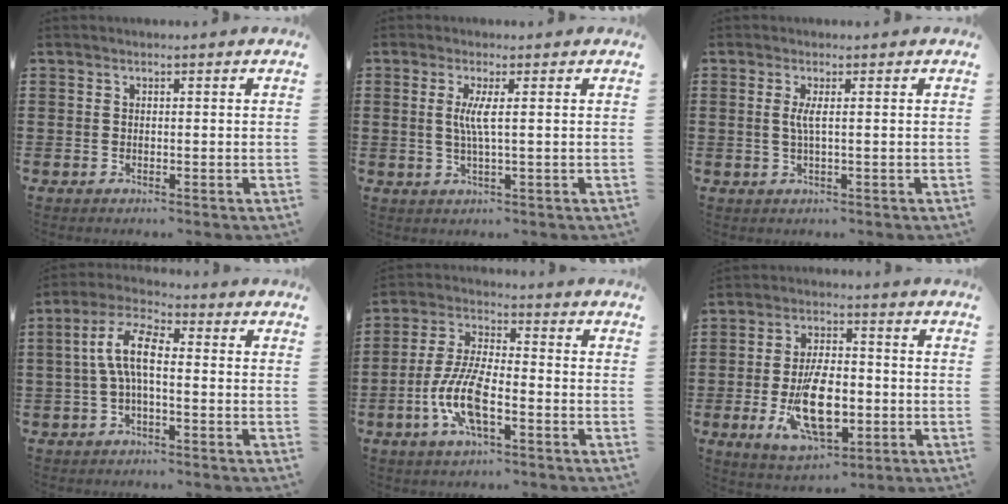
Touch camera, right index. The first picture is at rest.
{"total": 3.6, "force": [0.5, -0.1, 3.5], "torque": [-0.076, -0.010, 0.004]}
{"total": 2.2, "force": [0.3, -0.1, 2.2], "torque": [-0.043, -0.005, 0.004]}
{"total": 7.0, "force": [-0.4, 2.6, 6.4], "torque": [-0.145, 0.001, -0.014]}
{"total": 9.4, "force": [-3.4, 3.3, 8.2], "torque": [-0.189, -0.008, -0.069]}
{"total": 11.6, "force": [-2.9, 5.5, 9.8], "torque": [-0.175, -0.006, -0.048]}